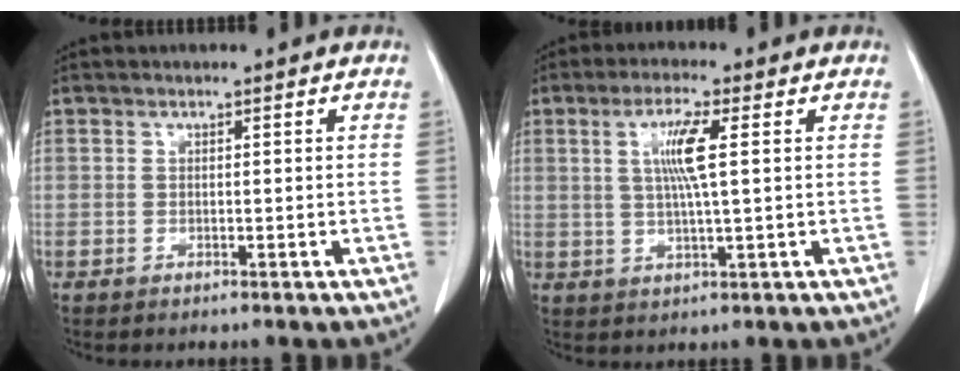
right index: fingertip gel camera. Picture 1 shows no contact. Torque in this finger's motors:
{"motor_torque": [0.66, 0.06, 0.22, 0.11]}